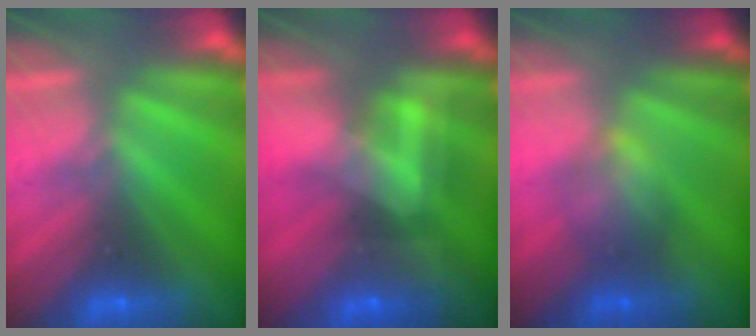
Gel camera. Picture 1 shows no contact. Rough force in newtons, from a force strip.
{"total": 4.8}
{"total": 2.0}